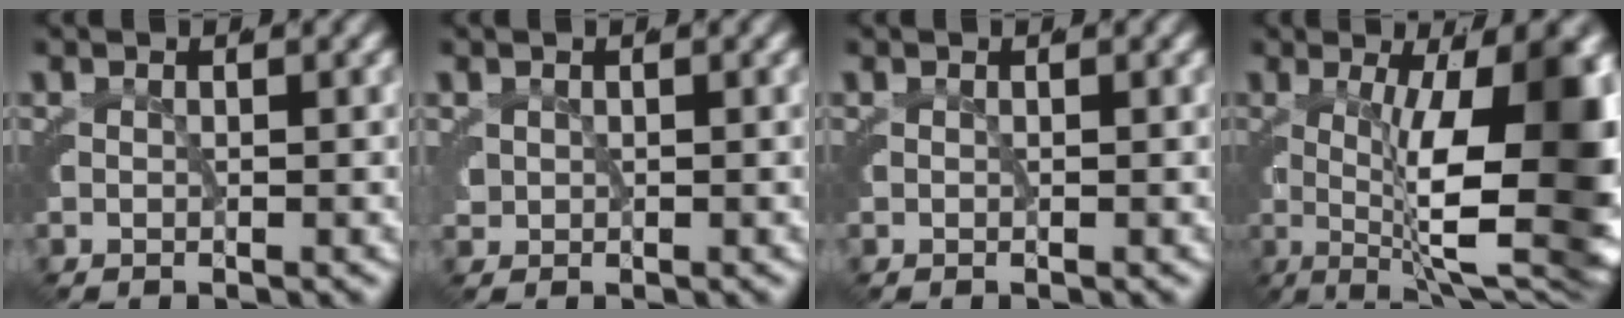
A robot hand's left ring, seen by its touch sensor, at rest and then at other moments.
{"total": 1.2, "force": [0.9, 0.6, 0.4], "torque": [-0.021, -0.004, 0.019]}
{"total": 0.0}
{"total": 13.0, "force": [-1.1, 3.7, 12.4], "torque": [-0.145, -0.023, 0.000]}